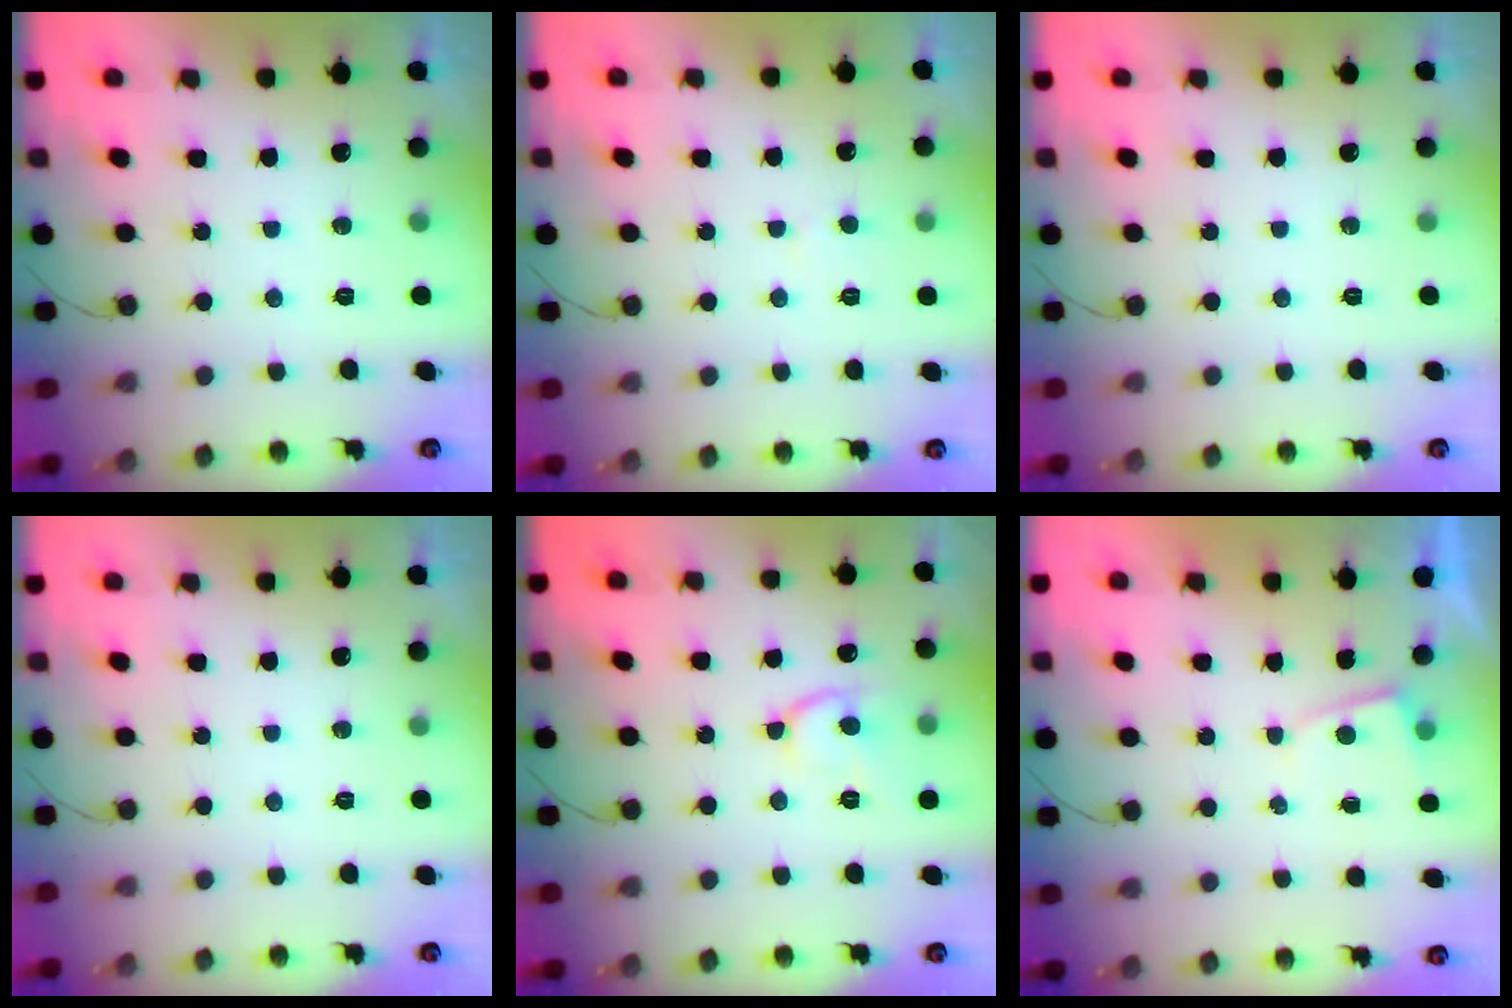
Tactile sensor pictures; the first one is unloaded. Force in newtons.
{"total": 3.6, "press": 3.6, "slide": 0.3}
{"total": 0.0}
{"total": 0.0}
{"total": 10.6, "press": 10.6, "slide": 0.8}
{"total": 1.6, "press": 1.5, "slide": 0.2}